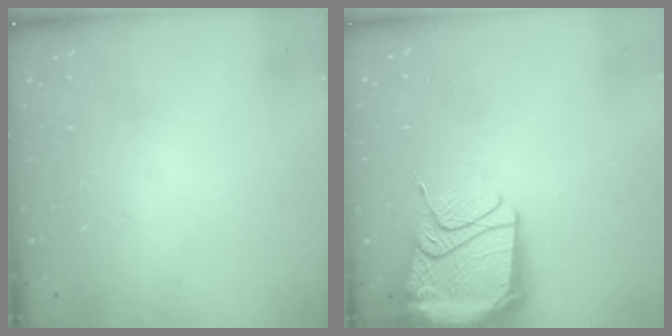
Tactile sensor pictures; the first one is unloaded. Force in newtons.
{"total": 24.0, "press": 20.5, "slide": 12.5}